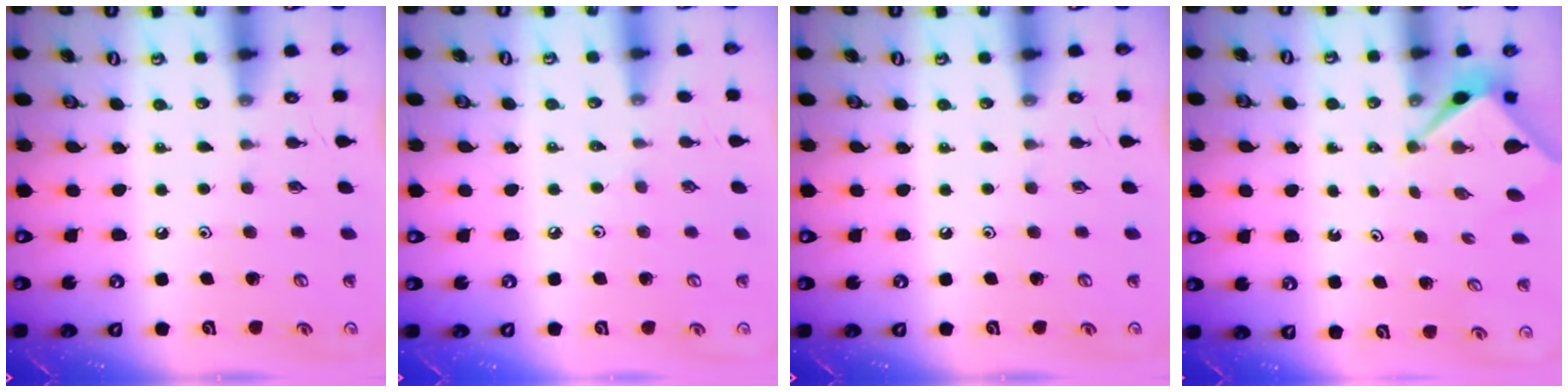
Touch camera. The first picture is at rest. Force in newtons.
{"total": 2.9, "press": 2.8, "slide": 0.5}
{"total": 0.0}
{"total": 2.7, "press": 2.7, "slide": 0.0}